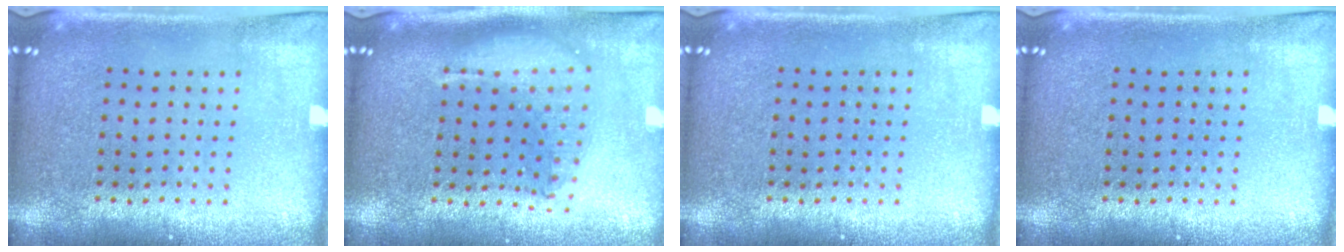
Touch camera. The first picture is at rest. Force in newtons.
{"total": 1.8, "press": 1.6, "slide": 1.0}
{"total": 0.0}
{"total": 0.0}